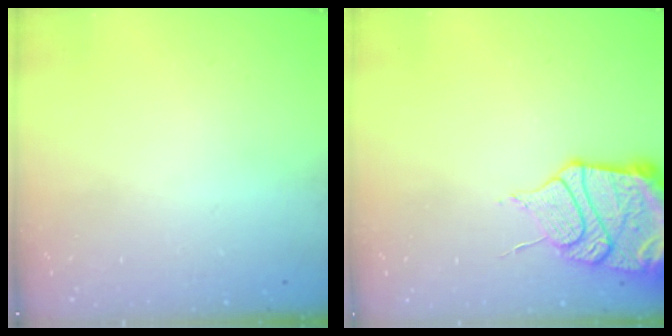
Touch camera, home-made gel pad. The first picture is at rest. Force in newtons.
{"total": 16.9, "press": 16.3, "slide": 4.2}